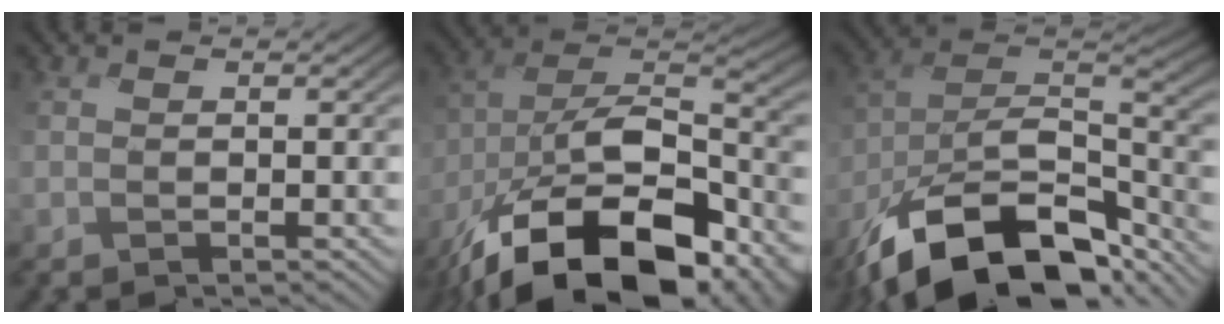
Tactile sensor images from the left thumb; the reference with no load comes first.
{"total": 20.3, "force": [-12.2, 10.2, 12.6], "torque": [-0.247, -0.048, -0.194]}
{"total": 18.2, "force": [-12.0, 9.1, 10.2], "torque": [-0.215, -0.039, -0.194]}